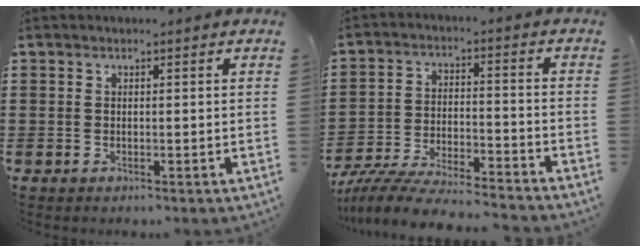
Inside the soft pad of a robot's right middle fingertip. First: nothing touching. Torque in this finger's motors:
{"motor_torque": [1.73, -0.41, 0.62, 0.21]}